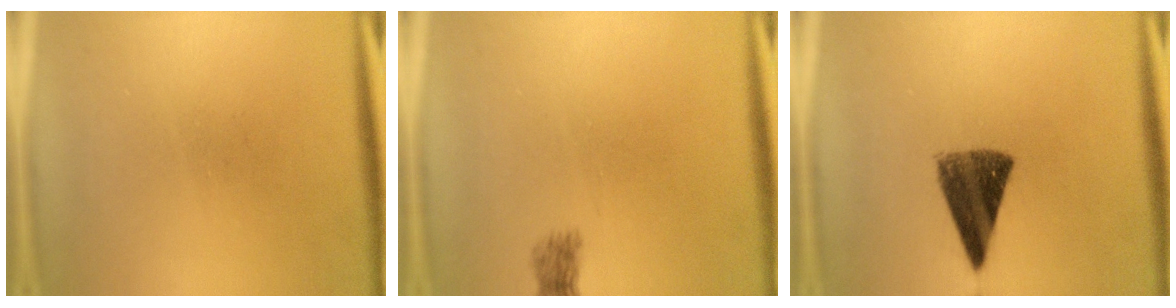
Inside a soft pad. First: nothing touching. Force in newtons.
{"total": 1.8}
{"total": 9.6}